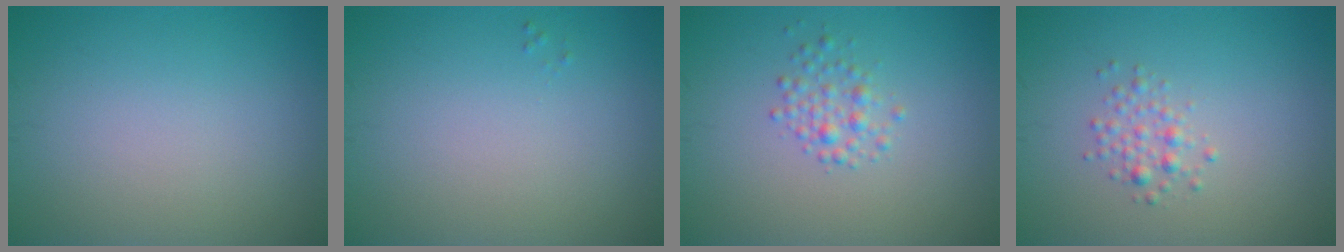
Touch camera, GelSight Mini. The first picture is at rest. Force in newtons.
{"total": 0.0}
{"total": 1.8, "press": 1.8, "slide": 0.0}
{"total": 1.5, "press": 1.5, "slide": 0.0}